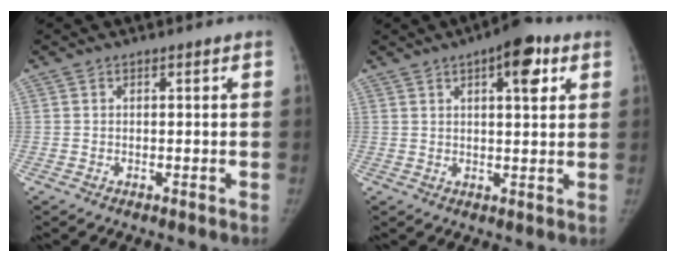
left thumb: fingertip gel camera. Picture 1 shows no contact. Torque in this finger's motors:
{"motor_torque": [0.64, 0.45, 1.17, -0.77, 0.22]}